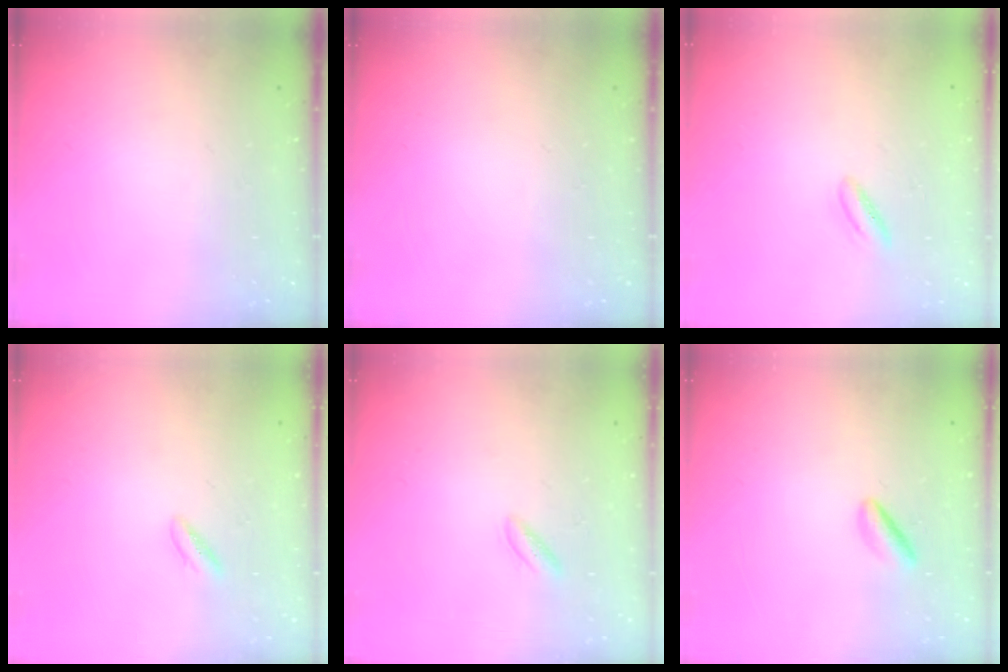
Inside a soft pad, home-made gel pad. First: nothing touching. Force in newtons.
{"total": 0.0}
{"total": 3.8, "press": 3.5, "slide": 1.5}
{"total": 1.7, "press": 1.4, "slide": 0.9}
{"total": 1.0, "press": 0.9, "slide": 0.5}
{"total": 2.7, "press": 2.6, "slide": 0.7}